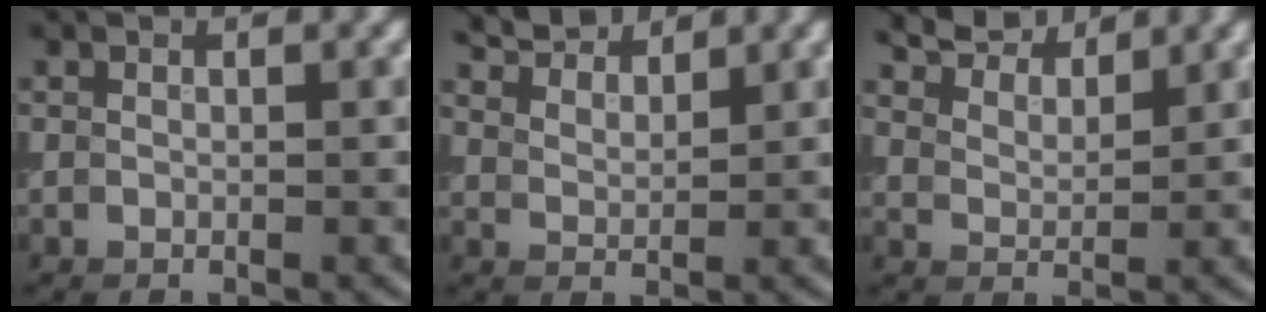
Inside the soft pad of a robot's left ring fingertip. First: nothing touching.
{"total": 4.2, "force": [3.9, 1.0, 1.2], "torque": [-0.030, 0.006, 0.073]}
{"total": 6.8, "force": [6.1, 1.9, 2.4], "torque": [-0.052, 0.012, 0.095]}